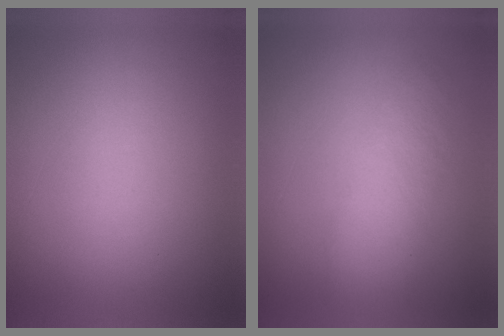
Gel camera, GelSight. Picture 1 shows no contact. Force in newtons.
{"total": 3.4}